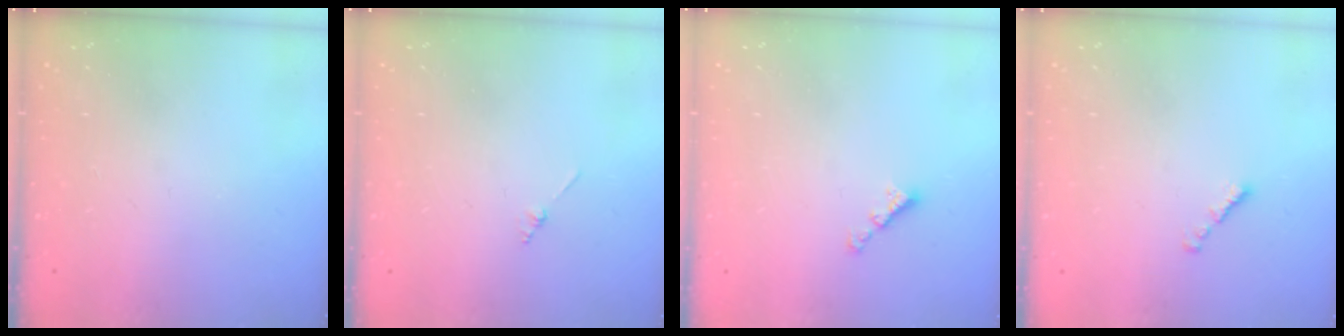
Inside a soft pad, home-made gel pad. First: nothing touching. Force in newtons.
{"total": 0.8, "press": 0.8, "slide": 0.2}
{"total": 2.3, "press": 2.3, "slide": 0.4}
{"total": 1.3, "press": 1.1, "slide": 0.6}